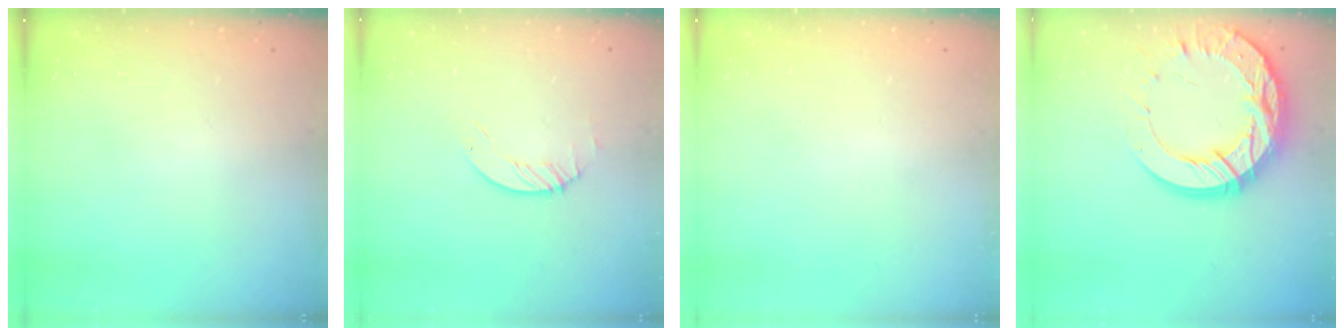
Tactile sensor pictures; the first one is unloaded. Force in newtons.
{"total": 1.2, "press": 1.2, "slide": 0.2}
{"total": 0.0}
{"total": 25.1, "press": 25.0, "slide": 2.3}